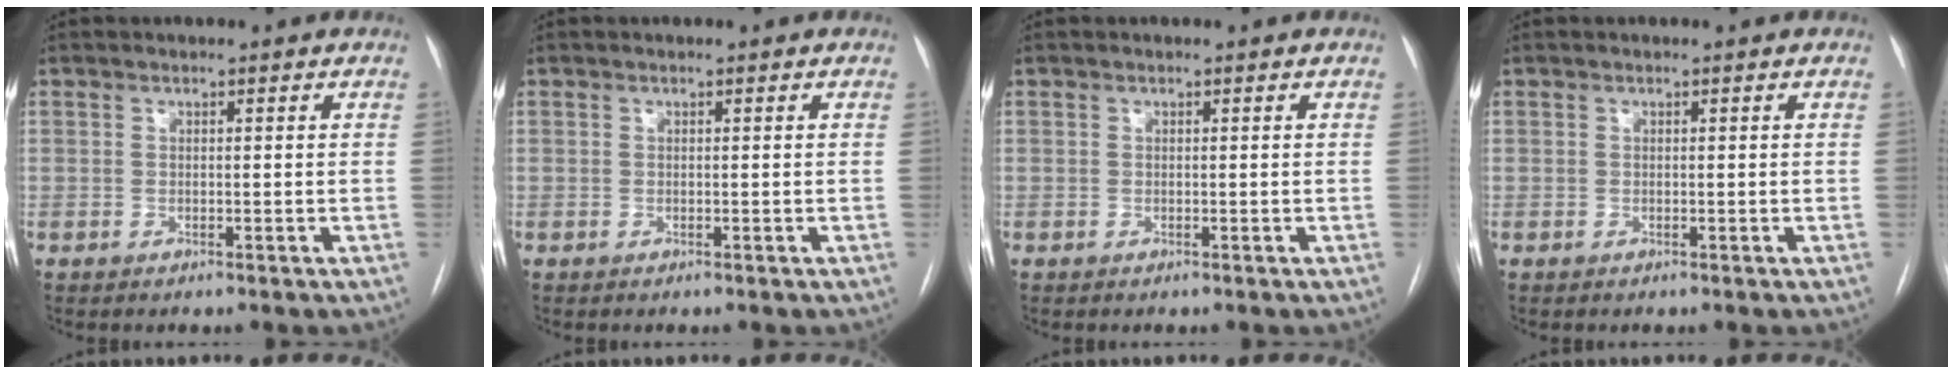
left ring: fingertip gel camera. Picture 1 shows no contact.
{"total": 0.0}
{"total": 0.0}
{"total": 0.0}